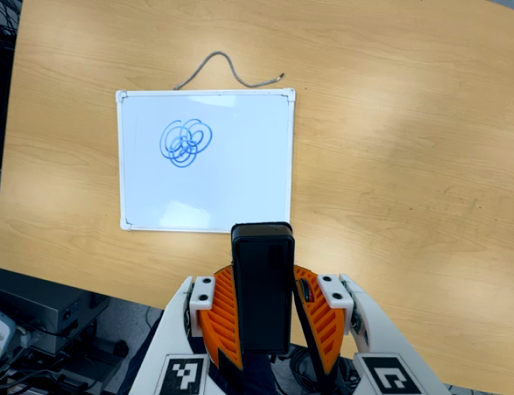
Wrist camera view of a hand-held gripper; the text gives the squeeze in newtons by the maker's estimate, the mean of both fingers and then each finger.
{"total": 6.1, "left": 5.5, "right": 6.8}